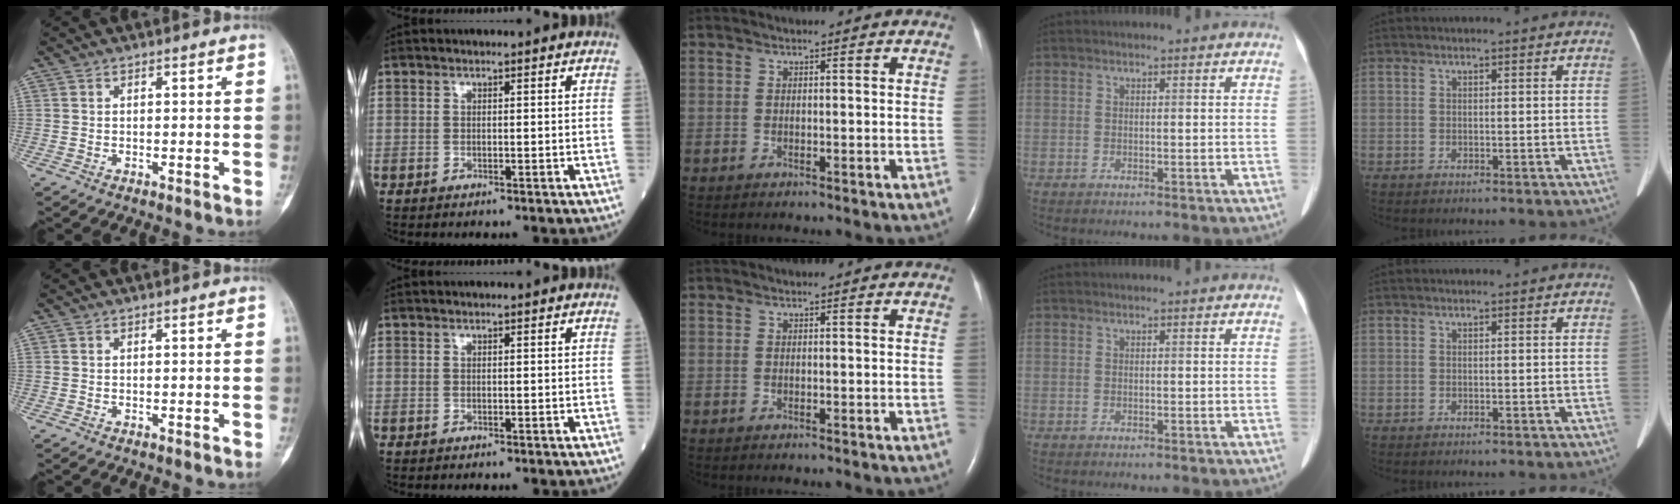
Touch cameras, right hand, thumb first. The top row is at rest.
{}